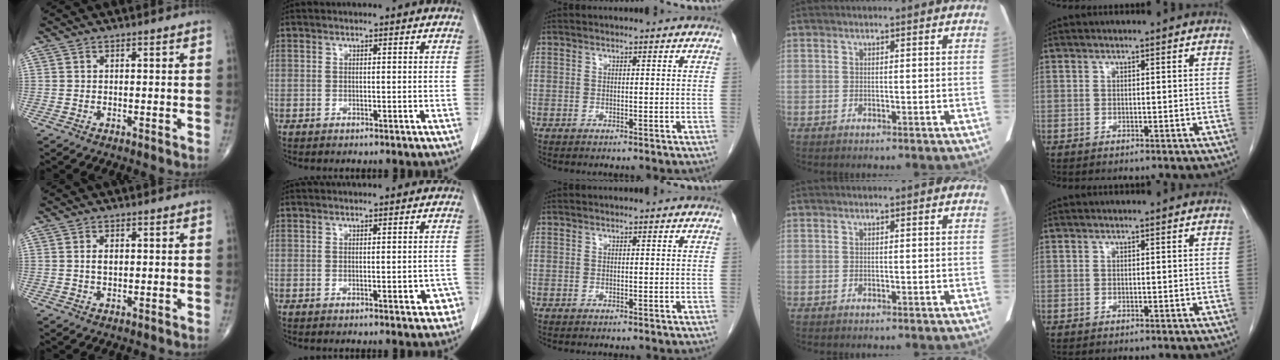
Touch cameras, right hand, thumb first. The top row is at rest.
{"thumb": {"total": 2.6, "force": [0.5, 1.5, 2.0], "torque": [-0.031, -0.001, 0.010]}, "index": {"total": 3.4, "force": [-1.1, 1.2, 3.0], "torque": [-0.031, 0.004, -0.009]}}